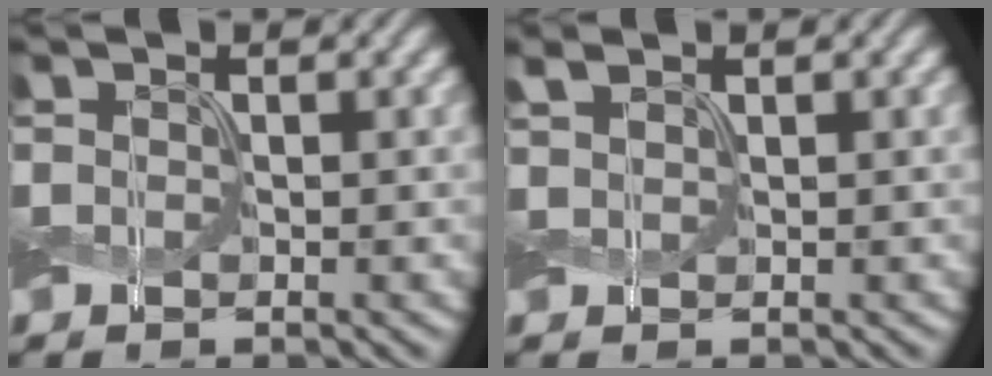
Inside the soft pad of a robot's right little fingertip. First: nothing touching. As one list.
[{"total": 1.3, "force": [0.9, 0.6, 0.8], "torque": [-0.018, 0.005, 0.018]}]